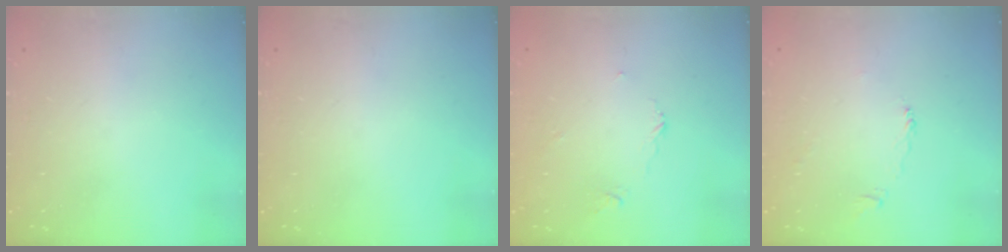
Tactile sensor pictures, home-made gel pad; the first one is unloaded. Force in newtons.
{"total": 0.0}
{"total": 3.4, "press": 3.4, "slide": 0.4}
{"total": 2.2, "press": 2.2, "slide": 0.4}